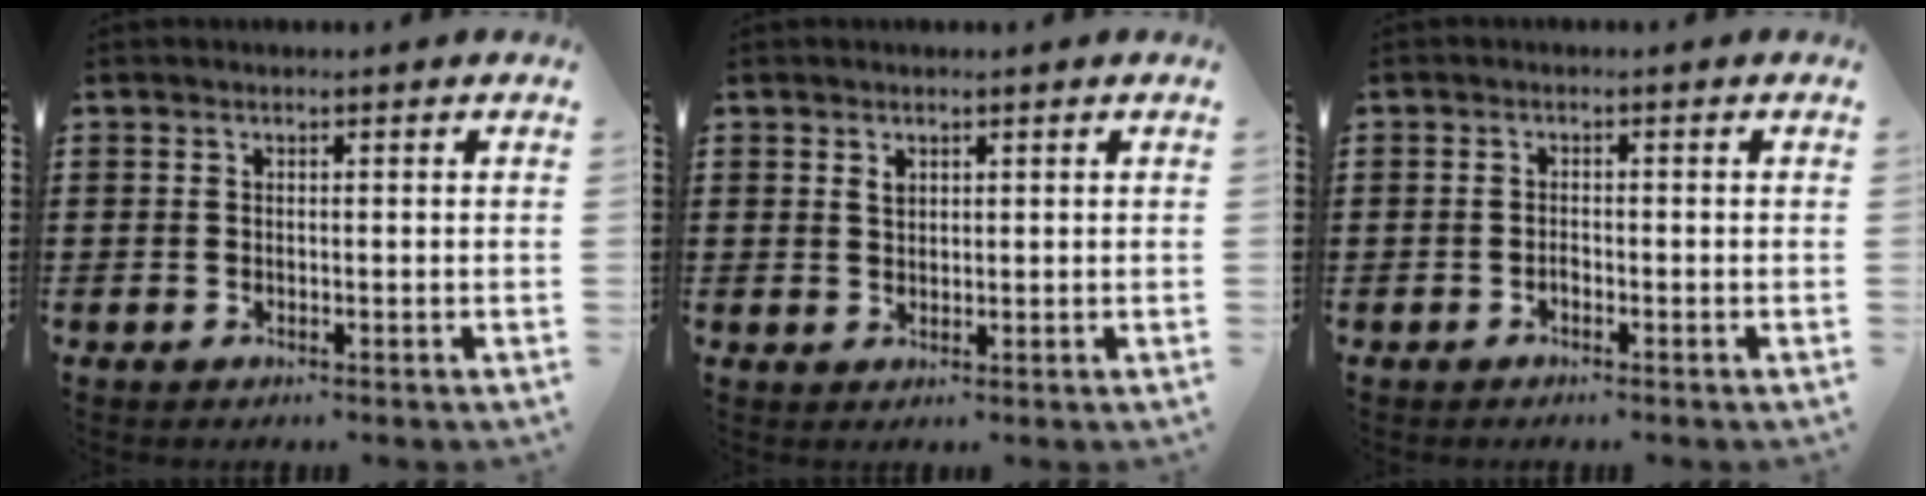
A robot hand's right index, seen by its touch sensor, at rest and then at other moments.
{"total": 1.3, "force": [0.7, 0.9, 0.7], "torque": [-0.015, 0.003, 0.014]}
{"total": 1.0, "force": [-0.7, 0.5, 0.4], "torque": [-0.010, -0.002, -0.012]}